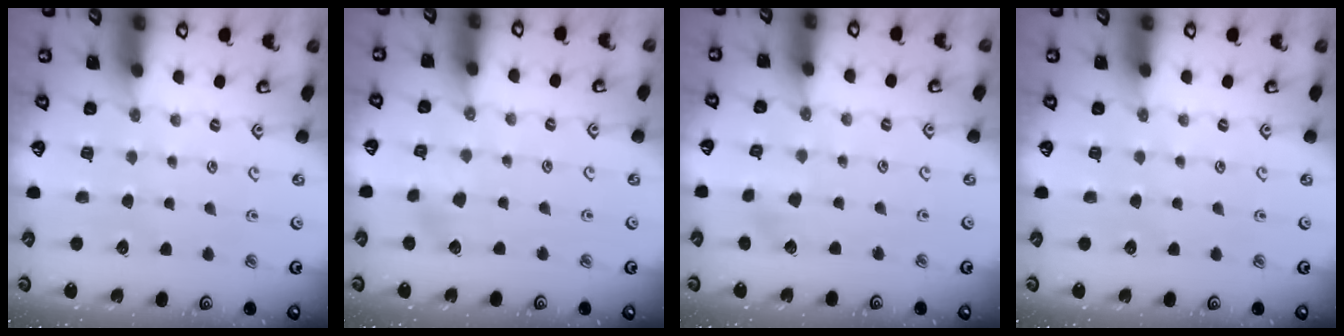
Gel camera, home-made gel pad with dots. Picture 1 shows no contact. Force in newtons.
{"total": 3.1, "press": 3.1, "slide": 0.4}
{"total": 2.3, "press": 2.3, "slide": 0.1}
{"total": 0.0}